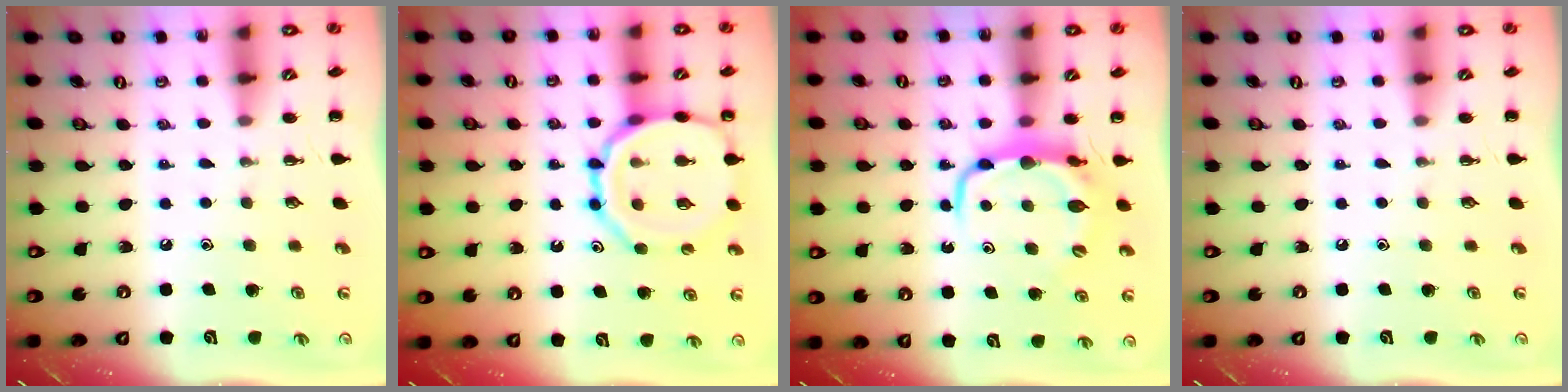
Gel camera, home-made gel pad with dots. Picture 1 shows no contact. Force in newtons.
{"total": 15.1, "press": 14.9, "slide": 1.9}
{"total": 7.4, "press": 7.3, "slide": 1.2}
{"total": 0.0}